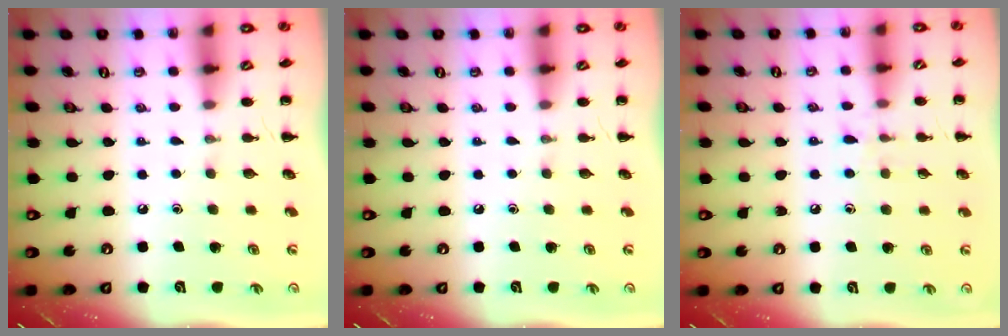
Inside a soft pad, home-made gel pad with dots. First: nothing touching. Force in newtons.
{"total": 0.0}
{"total": 6.3, "press": 5.9, "slide": 2.3}